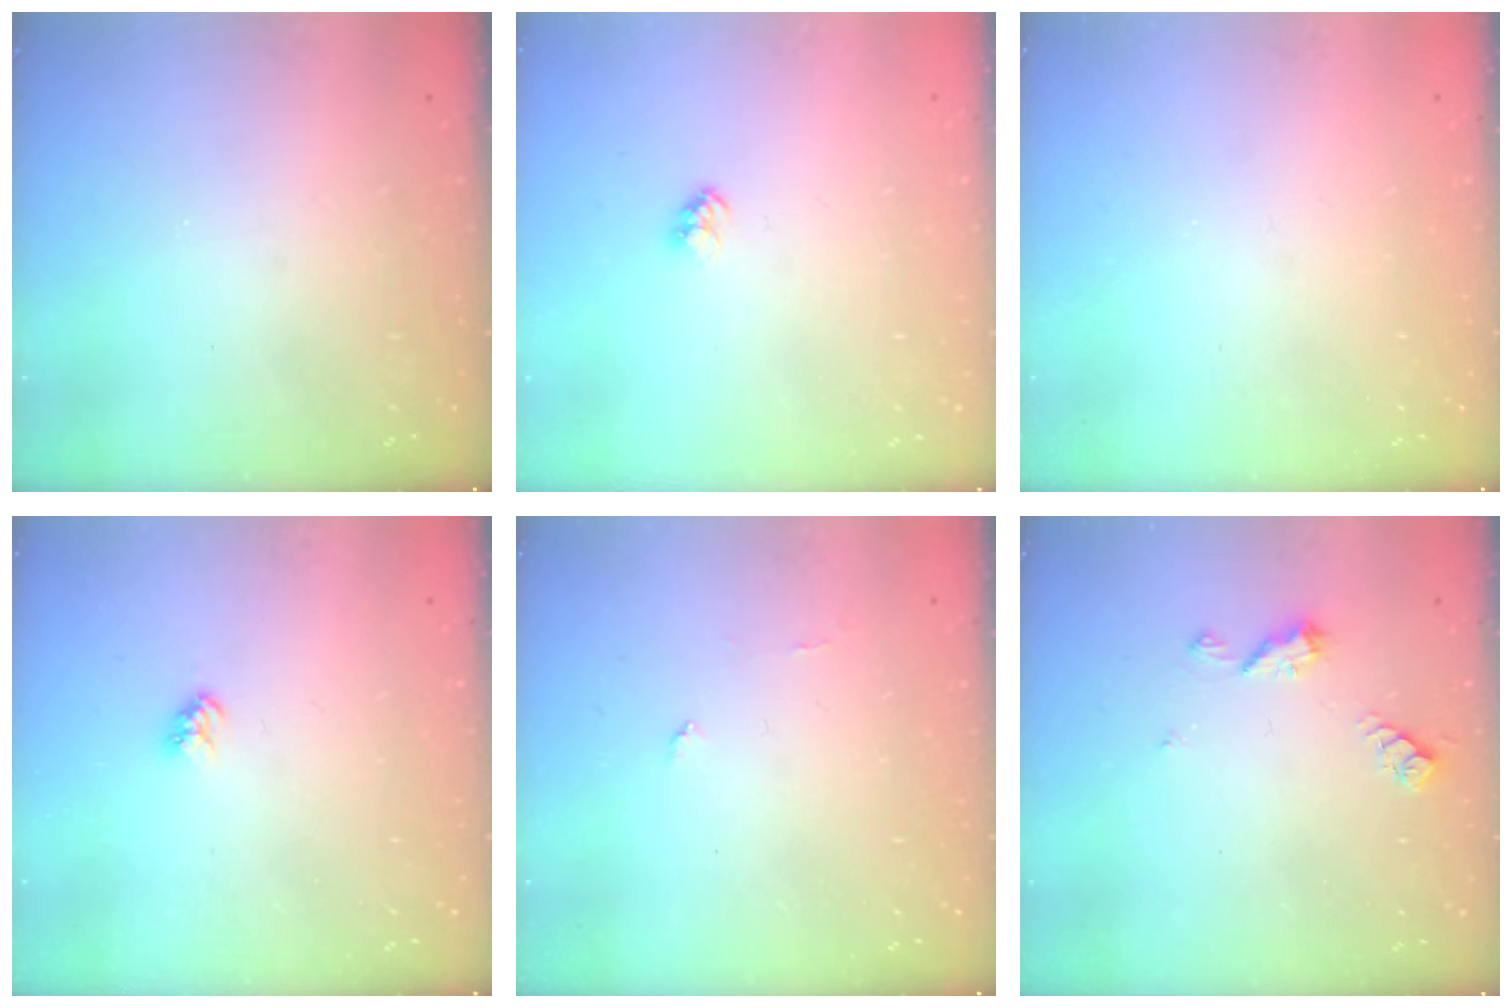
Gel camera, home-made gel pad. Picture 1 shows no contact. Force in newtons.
{"total": 2.3, "press": 2.3, "slide": 0.3}
{"total": 0.0}
{"total": 3.2, "press": 3.1, "slide": 0.4}
{"total": 4.4, "press": 4.4, "slide": 0.5}
{"total": 6.3, "press": 6.2, "slide": 0.7}